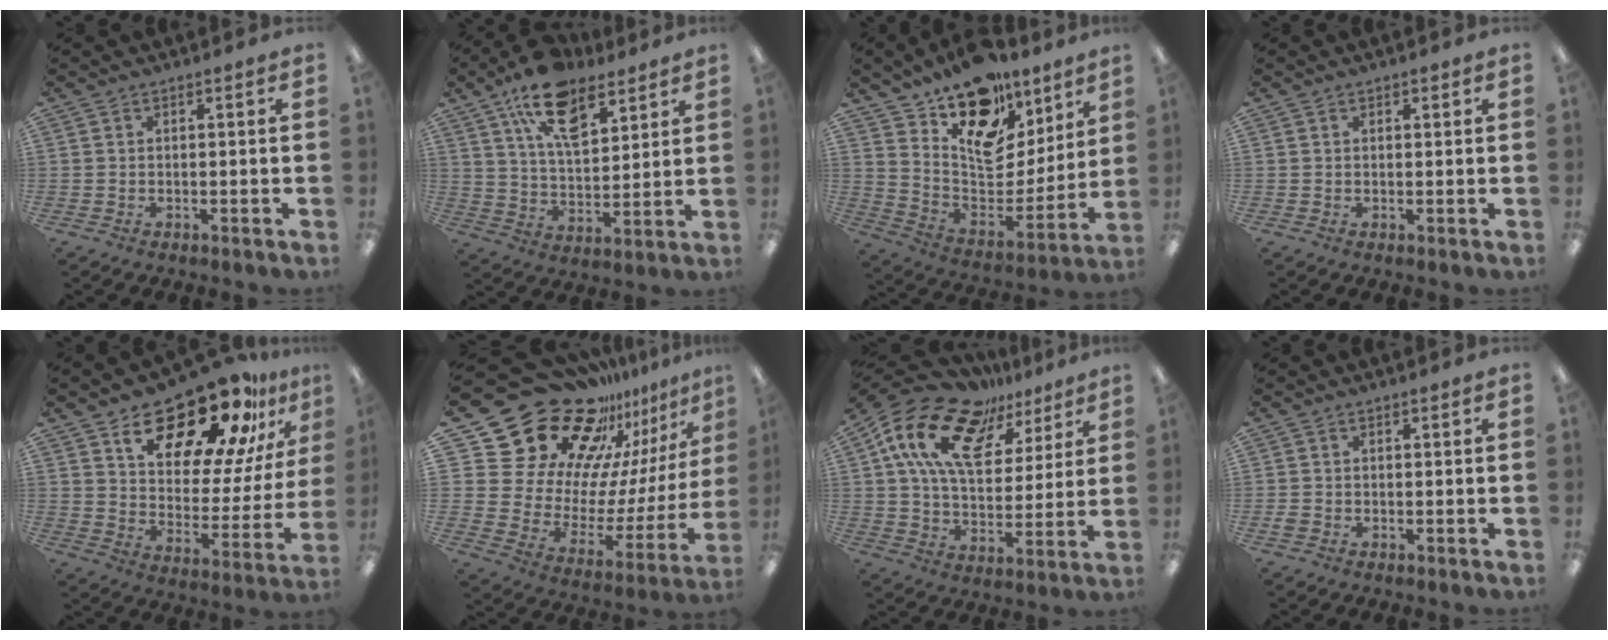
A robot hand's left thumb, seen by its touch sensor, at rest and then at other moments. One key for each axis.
{"total": 15.6, "fx": 9.7, "fy": 7.9, "fz": 9.4, "tx": -0.153, "ty": -0.036, "tz": 0.173}
{"total": 17.5, "fx": 11.7, "fy": 10.1, "fz": 8.1, "tx": -0.126, "ty": -0.098, "tz": 0.211}
{"total": 0.7, "fx": 0.5, "fy": 0.4, "fz": 0.2, "tx": 0.005, "ty": -0.002, "tz": 0.007}
{"total": 20.5, "fx": 15.9, "fy": 7.7, "fz": 10.4, "tx": -0.158, "ty": -0.117, "tz": 0.266}
{"total": 28.8, "fx": 21.2, "fy": 15.9, "fz": 11.1, "tx": -0.159, "ty": -0.196, "tz": 0.417}
{"total": 19.6, "fx": 11.5, "fy": 10.8, "fz": 11.7, "tx": -0.231, "ty": -0.048, "tz": 0.208}
{"total": 1.1, "fx": -0.5, "fy": 0.8, "fz": 0.5, "tx": -0.007, "ty": 0.002, "tz": -0.009}